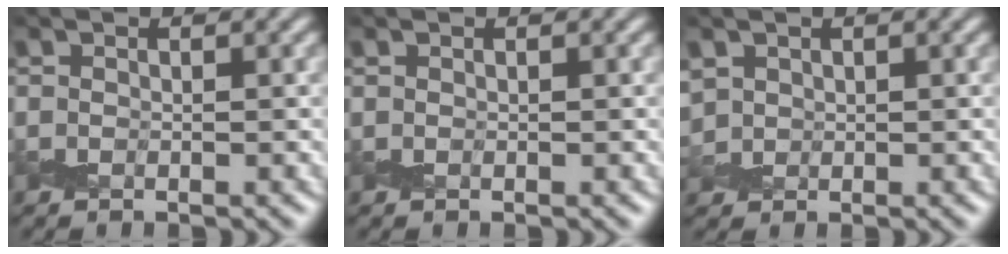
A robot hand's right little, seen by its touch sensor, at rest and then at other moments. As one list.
[{"total": 0.0}, {"total": 1.2, "force": [0.6, 1.1, 0.1], "torque": [-0.006, -0.001, 0.014]}]